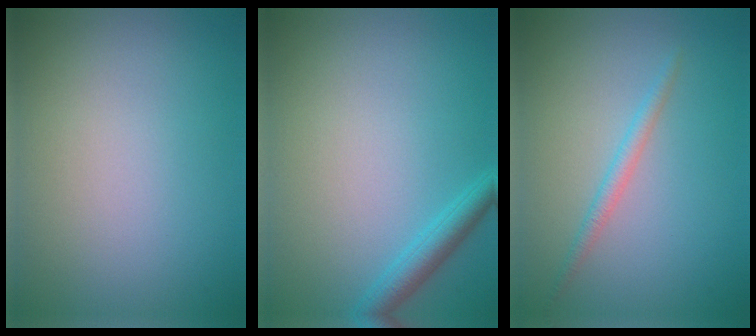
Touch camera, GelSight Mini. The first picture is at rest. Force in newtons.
{"total": 2.3, "press": 2.3, "slide": 0.2}
{"total": 1.3, "press": 1.3, "slide": 0.0}